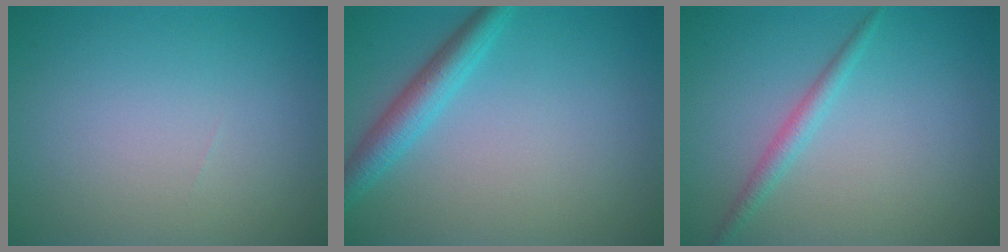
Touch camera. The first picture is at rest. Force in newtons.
{"total": 3.2, "press": 3.2, "slide": 0.1}
{"total": 1.7, "press": 1.7, "slide": 0.1}